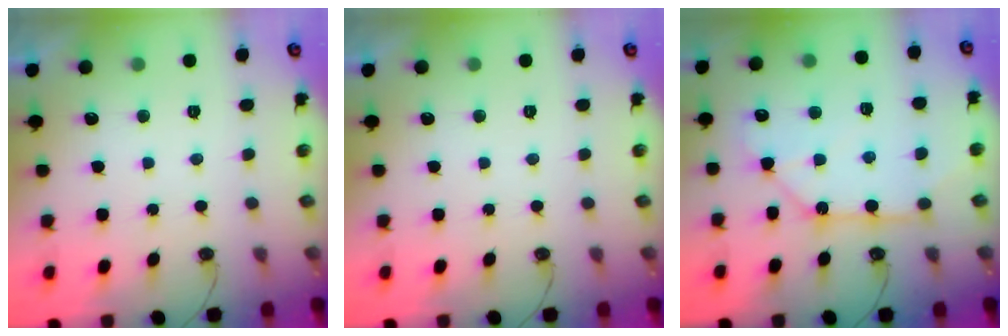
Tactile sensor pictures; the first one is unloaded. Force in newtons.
{"total": 0.0}
{"total": 10.4, "press": 10.3, "slide": 1.2}